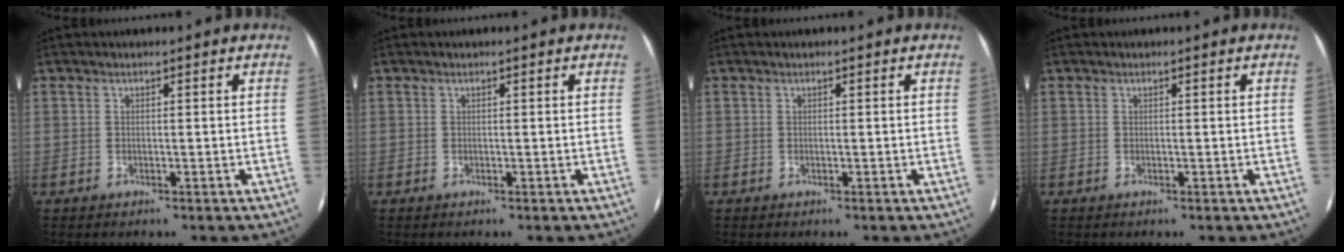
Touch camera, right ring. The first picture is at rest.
{"total": 0.0}
{"total": 0.0}
{"total": 0.0}